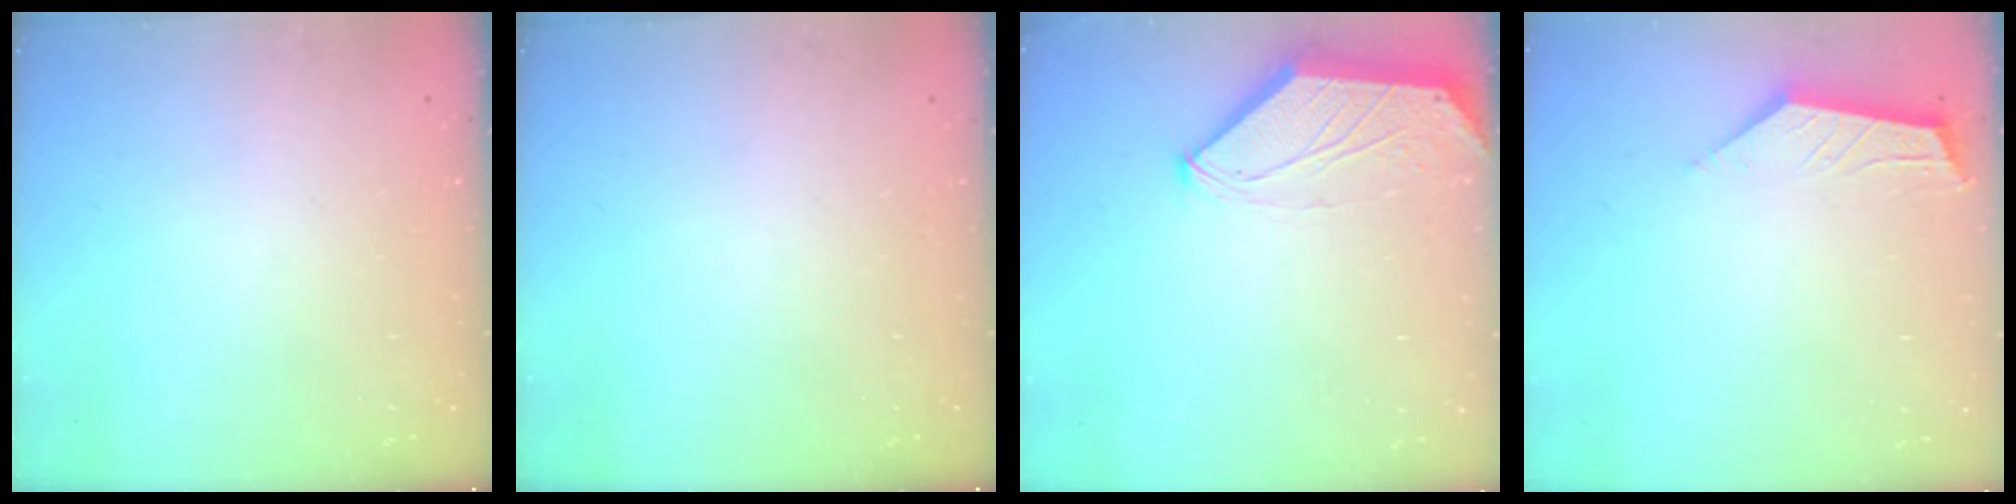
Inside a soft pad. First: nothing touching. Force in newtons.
{"total": 0.0}
{"total": 0.0}
{"total": 3.6, "press": 3.6, "slide": 0.4}